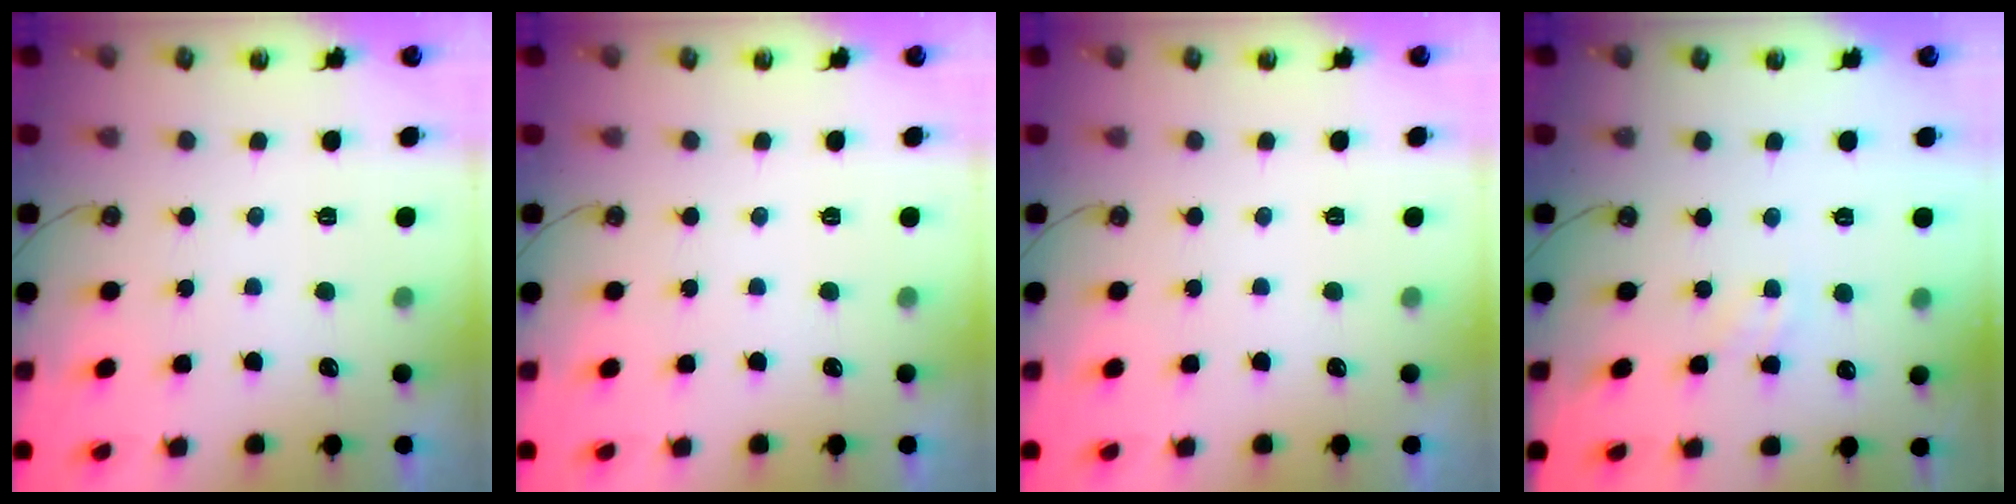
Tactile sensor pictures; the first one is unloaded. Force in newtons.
{"total": 0.0}
{"total": 0.0}
{"total": 1.0, "press": 1.0, "slide": 0.2}